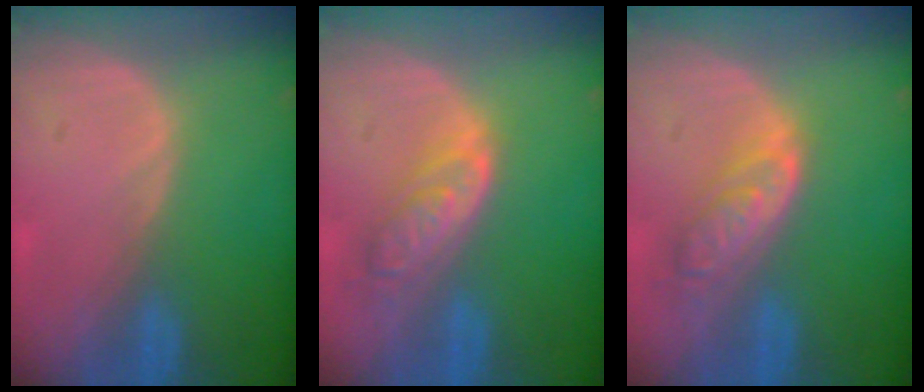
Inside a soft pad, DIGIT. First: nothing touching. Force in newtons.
{"total": 6.2, "press": 5.6, "slide": 2.7}
{"total": 6.2, "press": 5.6, "slide": 2.7}